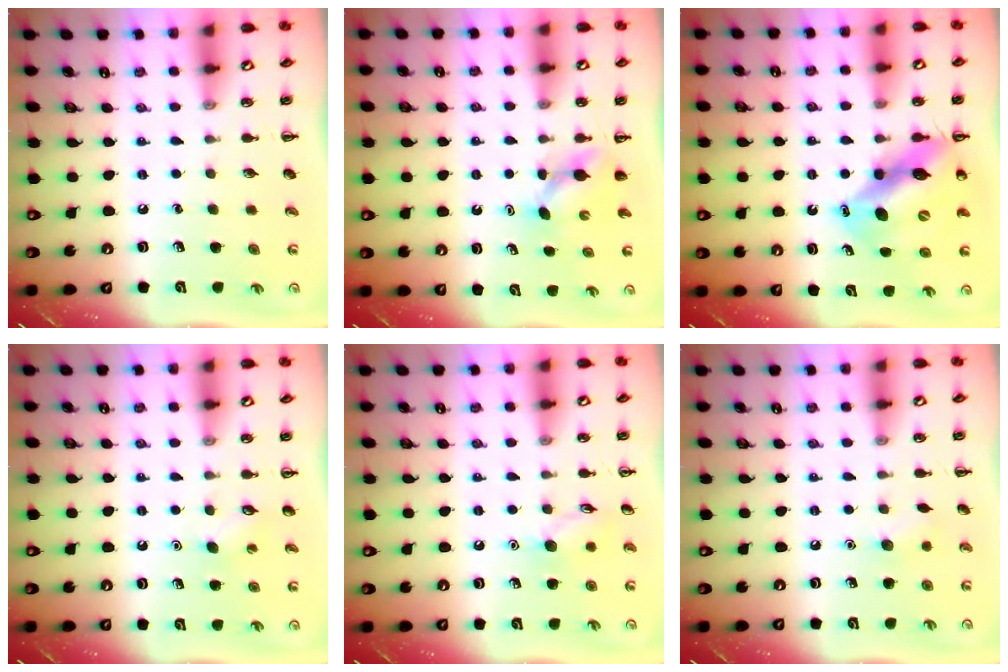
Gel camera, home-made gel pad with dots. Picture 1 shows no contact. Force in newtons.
{"total": 4.1, "press": 4.0, "slide": 1.0}
{"total": 12.9, "press": 12.3, "slide": 3.8}
{"total": 2.9, "press": 2.8, "slide": 0.7}
{"total": 7.7, "press": 7.7, "slide": 1.0}
{"total": 6.0, "press": 5.8, "slide": 1.7}